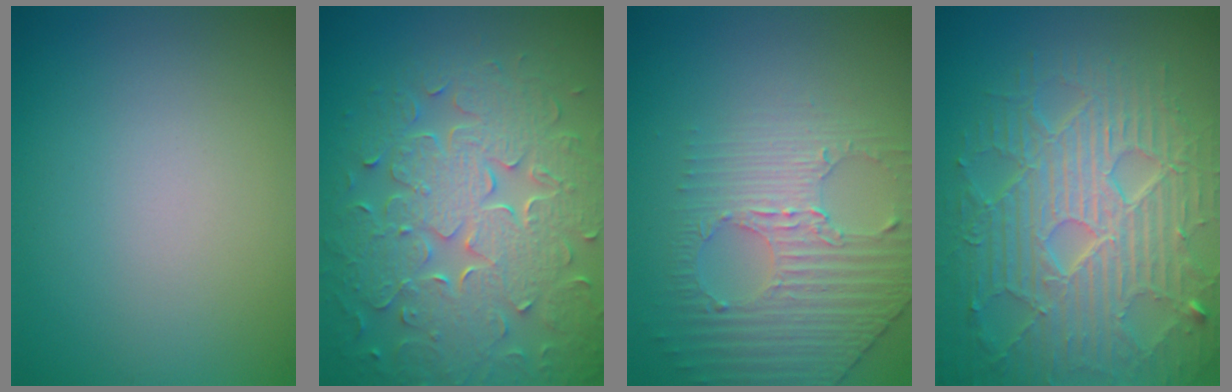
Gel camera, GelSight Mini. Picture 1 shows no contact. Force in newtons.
{"total": 8.7, "press": 6.4, "slide": 6.0}
{"total": 4.1, "press": 3.3, "slide": 2.5}
{"total": 9.2, "press": 6.2, "slide": 6.8}